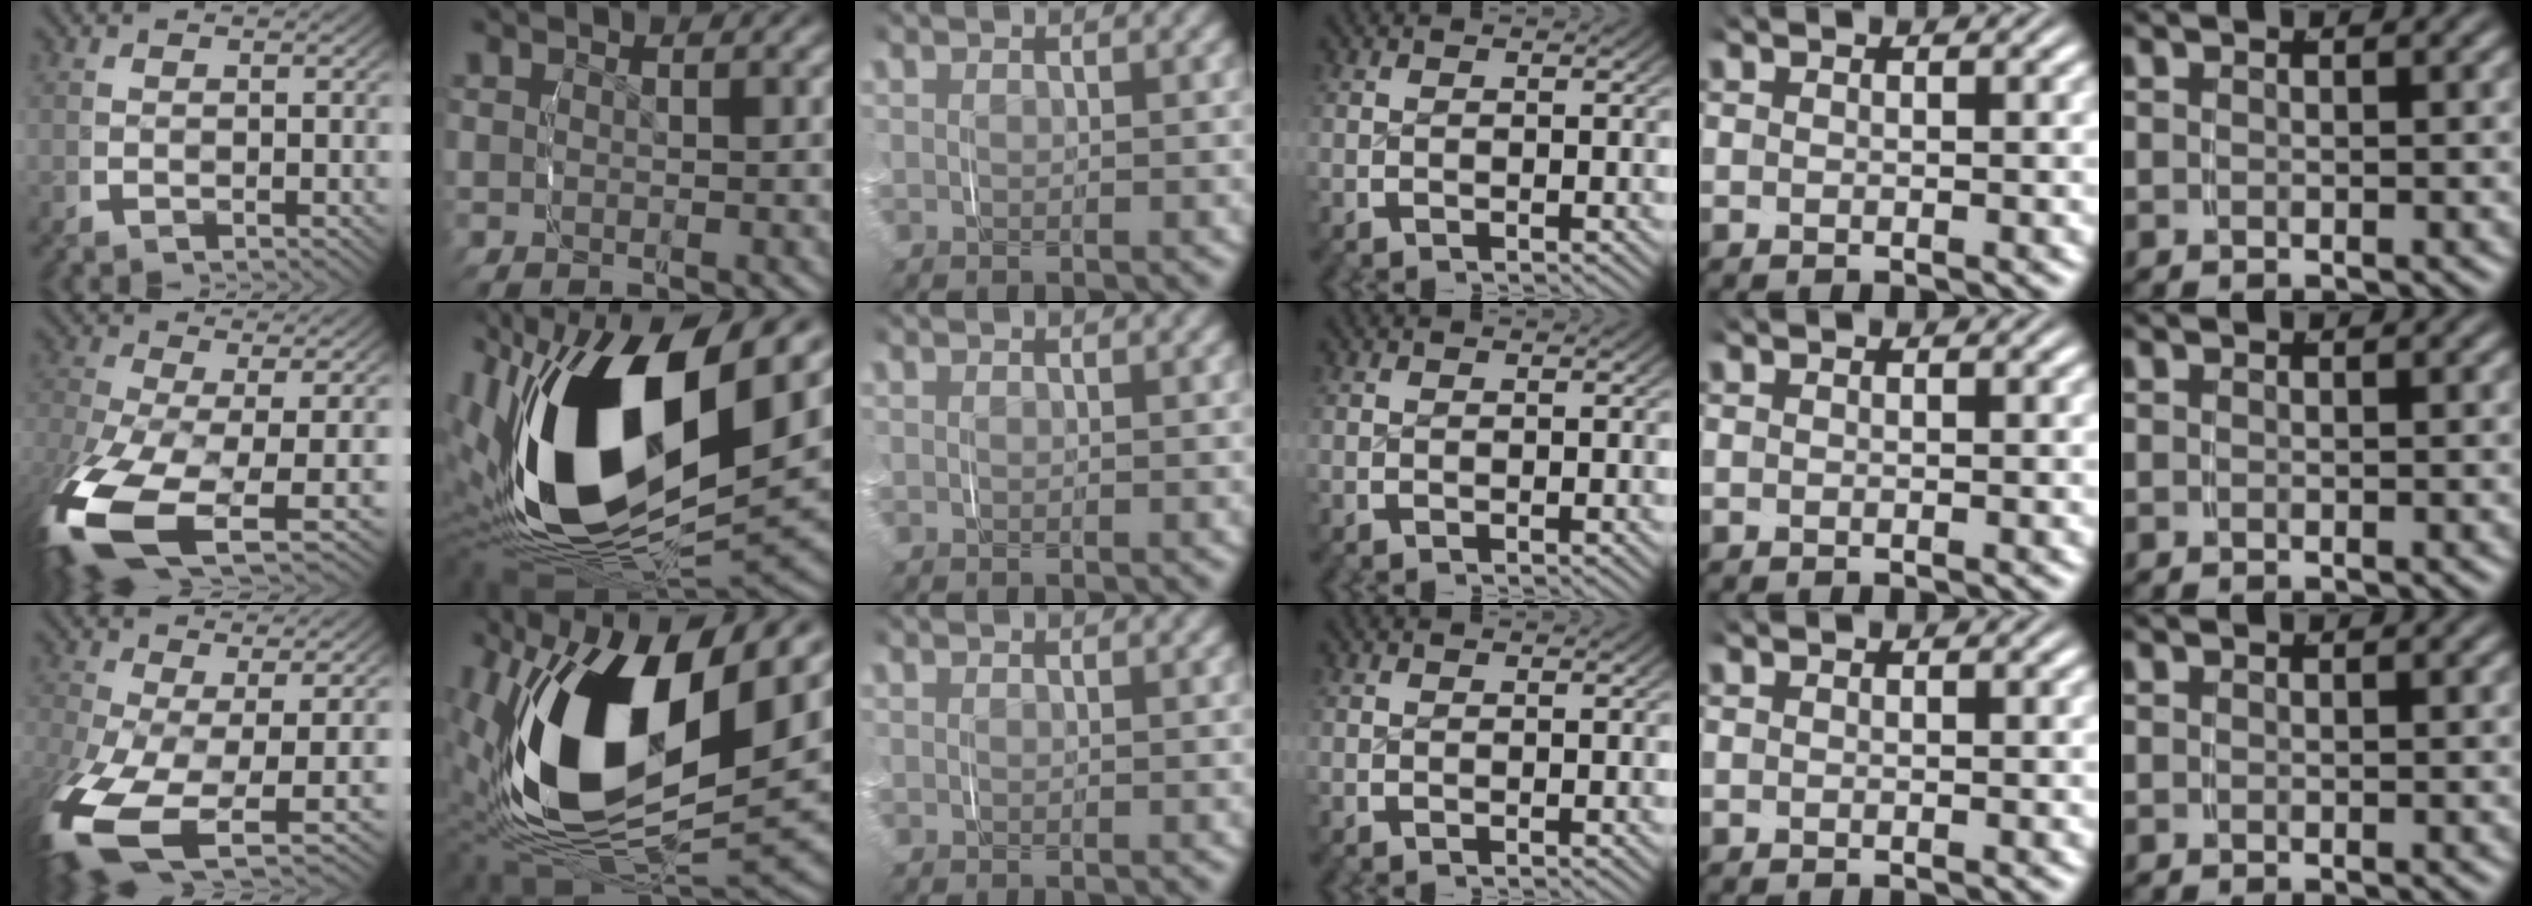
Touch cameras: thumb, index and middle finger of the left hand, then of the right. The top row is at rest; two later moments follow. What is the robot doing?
{"motion": "grasp_and_lifting", "object": "knife"}